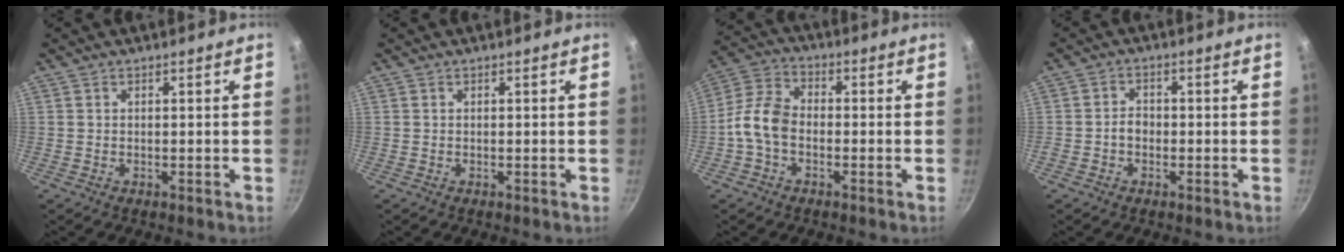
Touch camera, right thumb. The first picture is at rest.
{"total": 0.0}
{"total": 8.2, "force": [-2.1, 5.5, 5.7], "torque": [-0.110, 0.035, -0.057]}
{"total": 2.7, "force": [-0.8, 2.1, 1.5], "torque": [-0.012, 0.016, -0.016]}